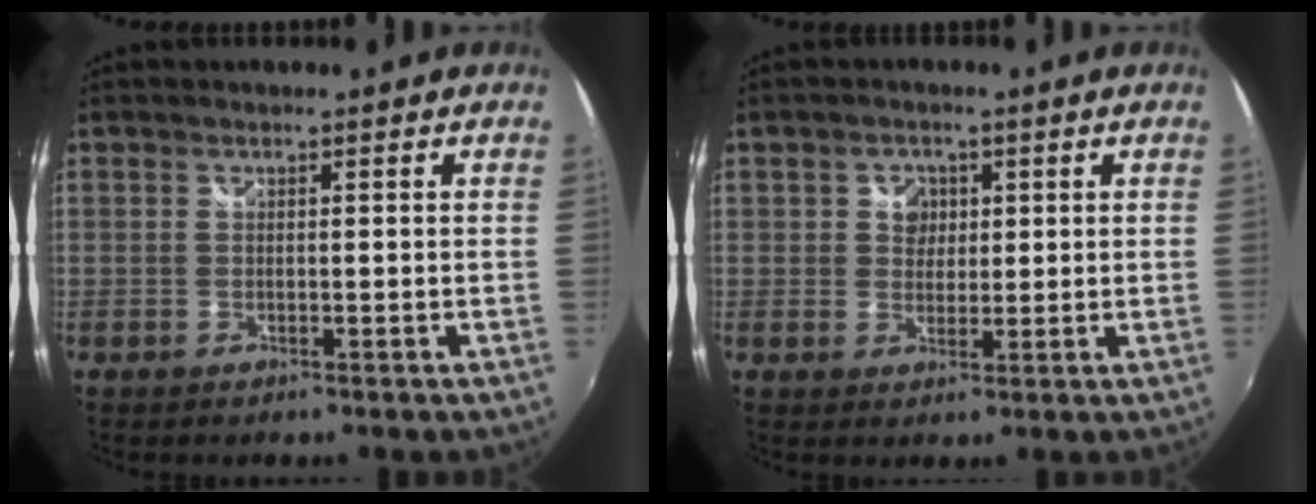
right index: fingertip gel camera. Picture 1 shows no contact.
{"total": 3.4, "force": [0.8, 3.2, 1.0], "torque": [-0.012, 0.009, 0.014]}